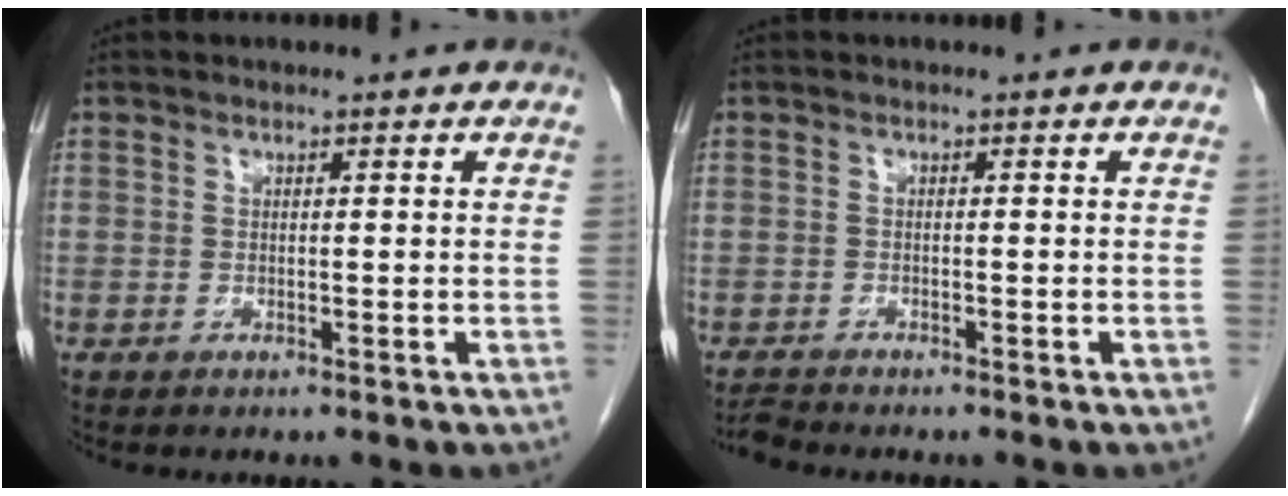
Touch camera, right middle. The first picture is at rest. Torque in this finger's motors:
{"motor_torque": [0.00, 0.00, -0.04, 0.00]}